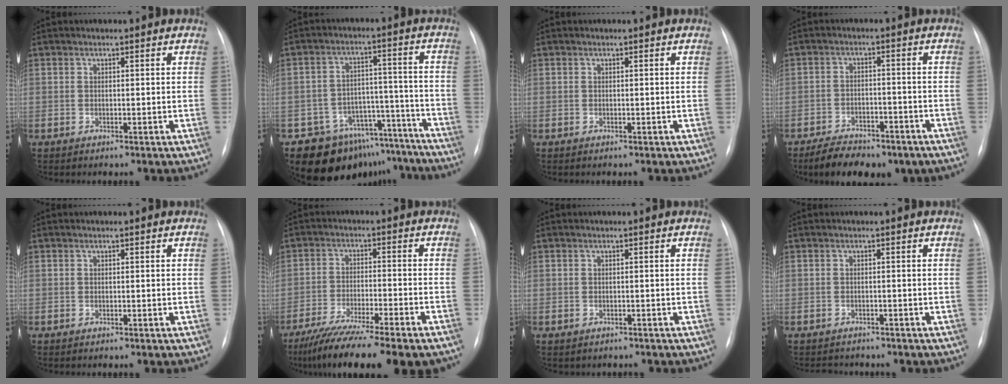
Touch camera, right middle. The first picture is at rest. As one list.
[{"total": 14.5, "force": [-11.9, 8.1, 1.9], "torque": [-0.012, 0.061, -0.158]}, {"total": 0.0}, {"total": 11.0, "force": [-8.2, 4.7, 5.6], "torque": [-0.081, 0.004, -0.118]}, {"total": 0.0}, {"total": 15.7, "force": [-12.4, 0.9, 9.6], "torque": [-0.147, -0.043, -0.196]}, {"total": 1.5, "force": [-1.3, 0.8, 0.2], "torque": [-0.008, 0.002, -0.013]}, {"total": 2.4, "force": [-2.3, 0.9, -0.1], "torque": [0.002, -0.003, -0.032]}]